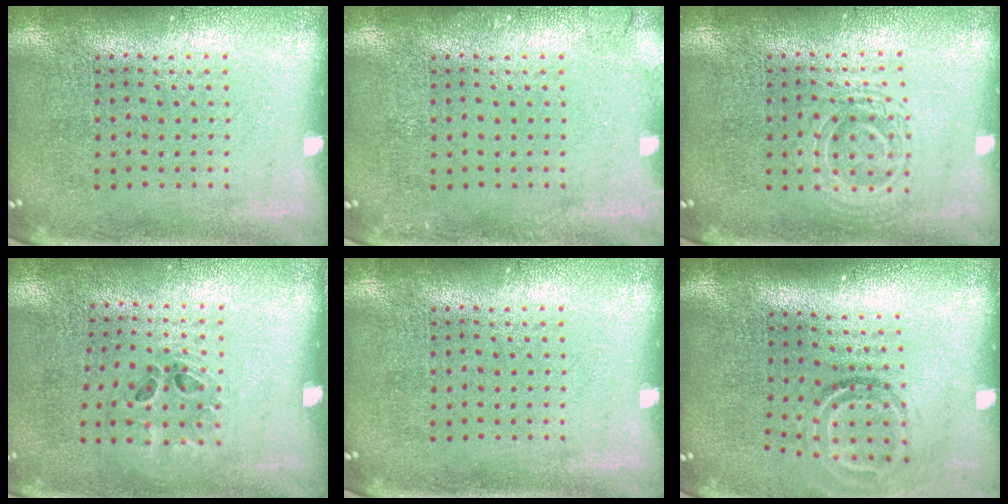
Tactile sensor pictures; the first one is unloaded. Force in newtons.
{"total": 1.0, "press": 1.0, "slide": 0.1}
{"total": 1.1, "press": 1.0, "slide": 0.3}
{"total": 1.2, "press": 0.6, "slide": 1.0}
{"total": 0.0}
{"total": 1.9, "press": 1.2, "slide": 1.4}